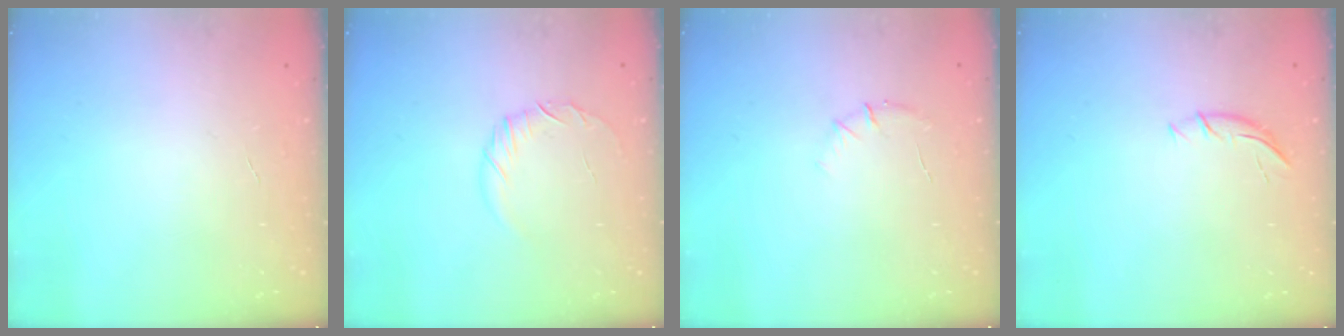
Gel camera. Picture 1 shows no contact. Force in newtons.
{"total": 5.2, "press": 5.0, "slide": 1.3}
{"total": 5.1, "press": 4.9, "slide": 1.6}
{"total": 5.8, "press": 5.7, "slide": 1.0}